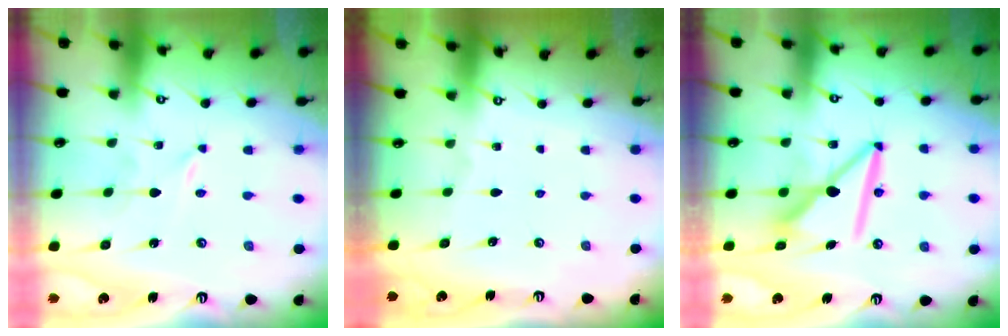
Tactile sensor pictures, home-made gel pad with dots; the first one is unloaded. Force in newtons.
{"total": 0.0}
{"total": 10.1, "press": 10.0, "slide": 1.1}